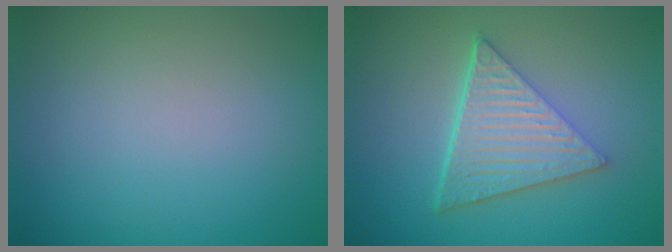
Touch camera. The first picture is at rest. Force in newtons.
{"total": 6.4, "press": 4.4, "slide": 4.6}